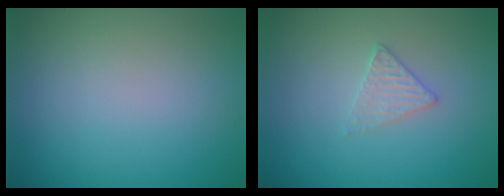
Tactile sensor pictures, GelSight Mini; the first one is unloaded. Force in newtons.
{"total": 1.6, "press": 1.6, "slide": 0.2}